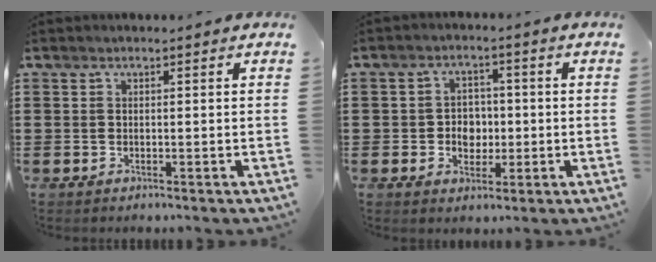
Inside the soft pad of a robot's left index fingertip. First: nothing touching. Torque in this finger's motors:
{"motor_torque": [0.21, 0.20, 0.13, 0.03]}